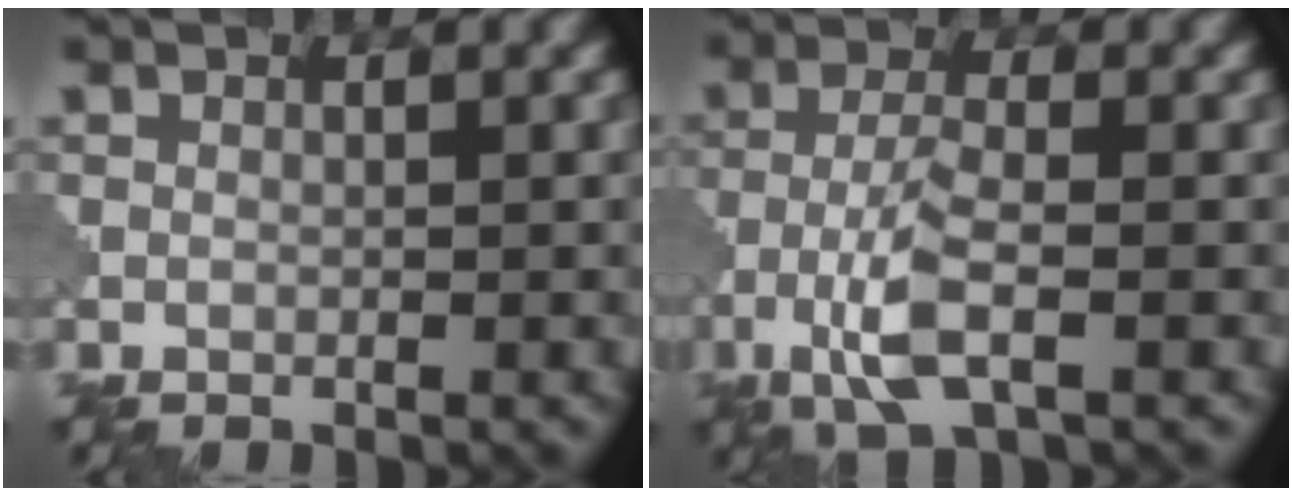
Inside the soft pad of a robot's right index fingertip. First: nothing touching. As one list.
[{"total": 5.0, "force": [-2.2, 1.5, 4.3], "torque": [-0.093, 0.001, -0.049]}]